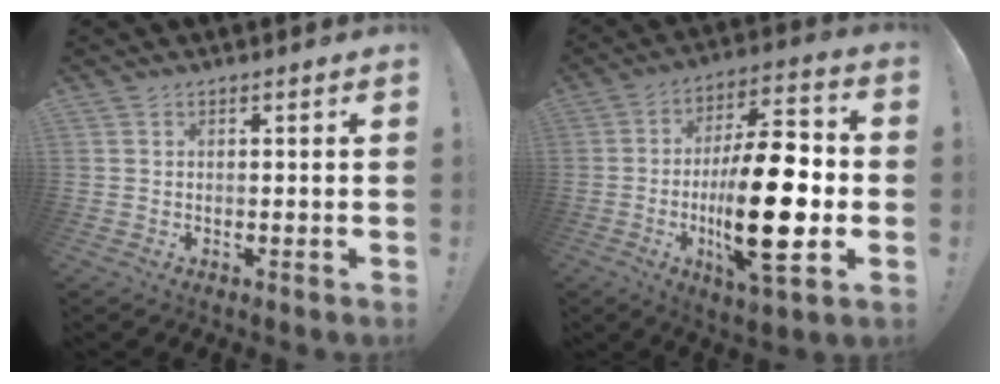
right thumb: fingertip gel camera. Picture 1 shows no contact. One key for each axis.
{"total": 24.6, "fx": -3.8, "fy": 8.1, "fz": 22.9, "tx": -0.405, "ty": 0.005, "tz": -0.061}